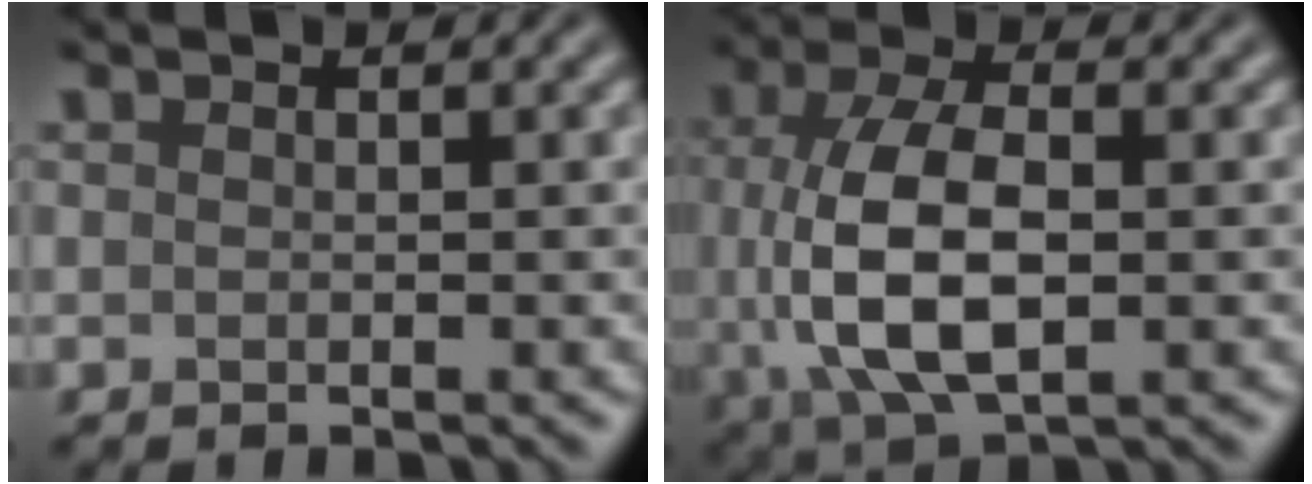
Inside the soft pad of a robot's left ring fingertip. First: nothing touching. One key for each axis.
{"total": 8.3, "fx": -0.3, "fy": 4.0, "fz": 7.3, "tx": -0.149, "ty": -0.001, "tz": -0.007}